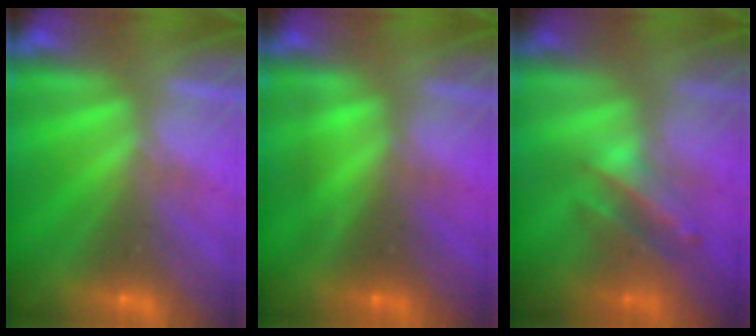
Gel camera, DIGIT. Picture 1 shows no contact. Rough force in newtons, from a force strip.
{"total": 1.8}
{"total": 2.4}